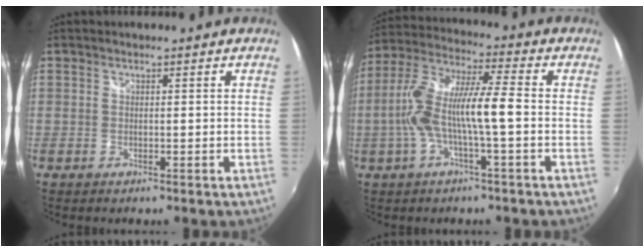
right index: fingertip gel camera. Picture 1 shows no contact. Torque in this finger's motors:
{"motor_torque": [1.23, -0.21, 0.43, 0.21]}